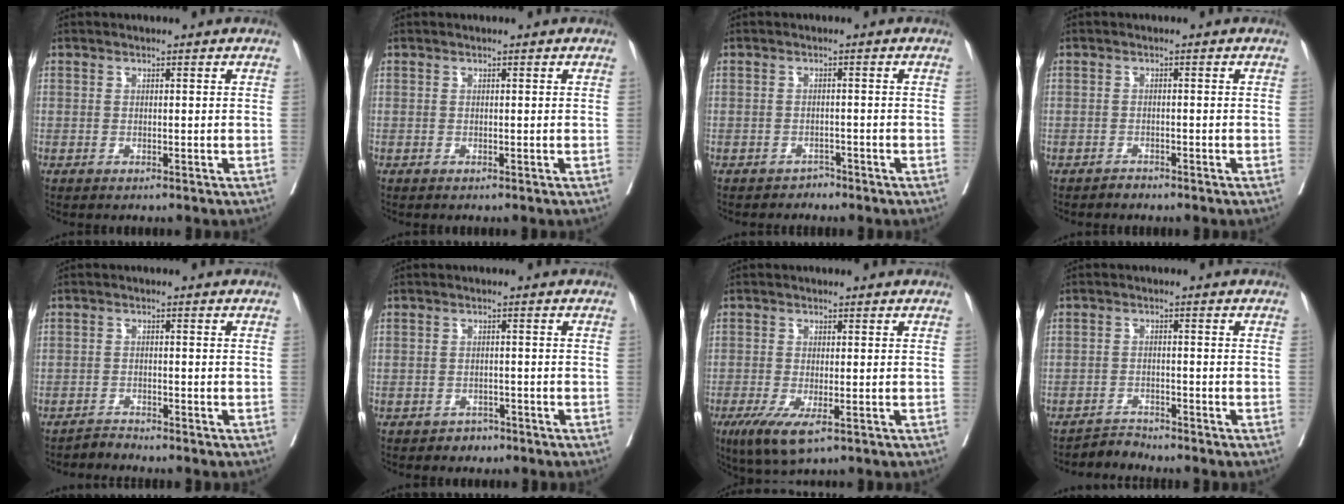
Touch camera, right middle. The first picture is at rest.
{"total": 0.0}
{"total": 1.3, "force": [-1.2, 0.5, -0.2], "torque": [-0.002, -0.001, -0.022]}
{"total": 0.9, "force": [-0.9, 0.2, 0.0], "torque": [-0.003, -0.003, -0.016]}
{"total": 1.6, "force": [-1.5, -0.3, -0.4], "torque": [0.011, -0.010, -0.027]}
{"total": 1.8, "force": [-1.4, 1.1, 0.2], "torque": [-0.010, 0.003, -0.022]}
{"total": 5.9, "force": [-3.0, 1.5, 4.9], "torque": [-0.089, -0.019, -0.048]}
{"total": 2.4, "force": [-2.2, -0.4, -0.9], "torque": [0.019, -0.014, -0.038]}